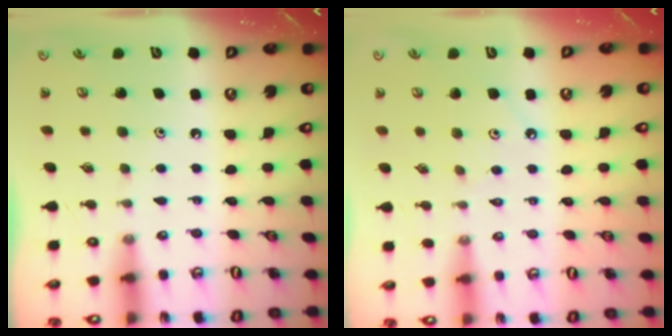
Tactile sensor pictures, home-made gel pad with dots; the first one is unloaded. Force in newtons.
{"total": 3.2, "press": 3.2, "slide": 0.6}